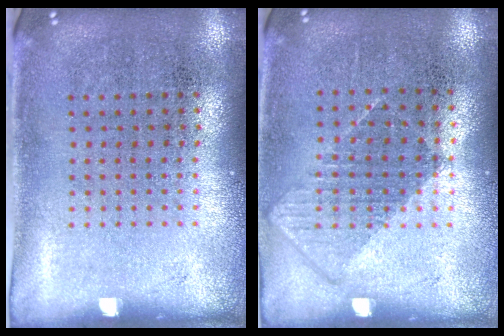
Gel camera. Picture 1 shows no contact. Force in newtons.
{"total": 0.8, "press": 0.7, "slide": 0.4}